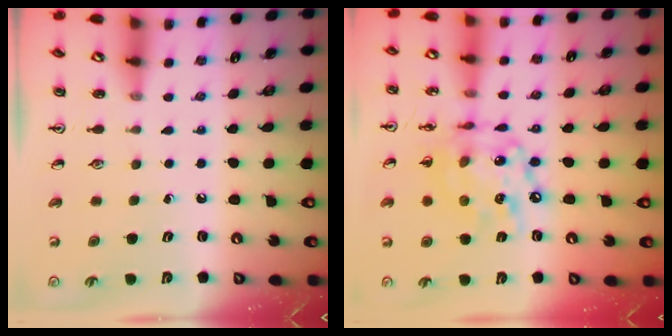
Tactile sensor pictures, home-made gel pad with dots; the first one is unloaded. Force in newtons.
{"total": 15.2, "press": 15.1, "slide": 1.6}